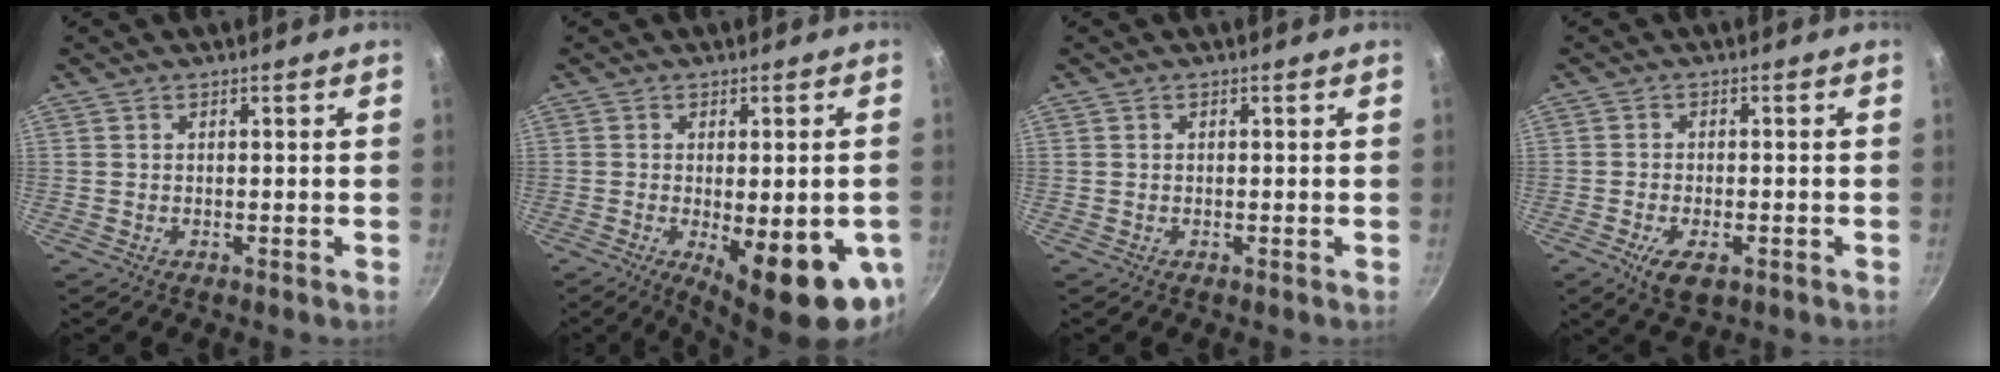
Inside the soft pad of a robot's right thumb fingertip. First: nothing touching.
{"total": 17.0, "force": [-4.9, 5.5, 15.3], "torque": [-0.176, -0.013, -0.052]}
{"total": 0.0}
{"total": 5.9, "force": [-2.7, 2.7, 4.5], "torque": [-0.081, 0.001, -0.044]}